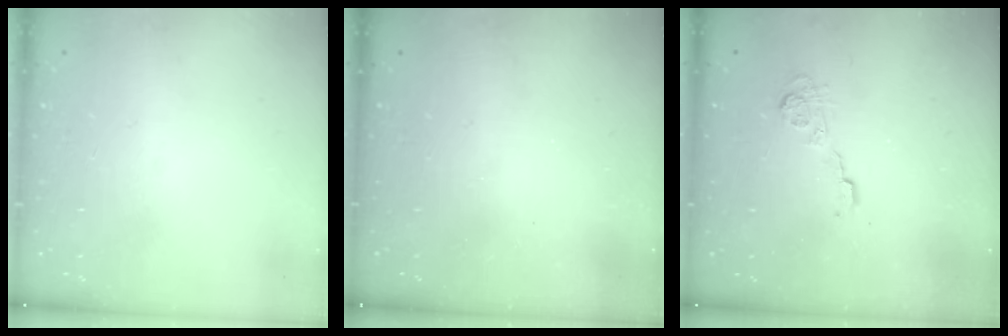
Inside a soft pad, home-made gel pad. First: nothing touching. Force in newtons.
{"total": 2.6, "press": 2.5, "slide": 0.9}
{"total": 4.9, "press": 4.9, "slide": 0.3}